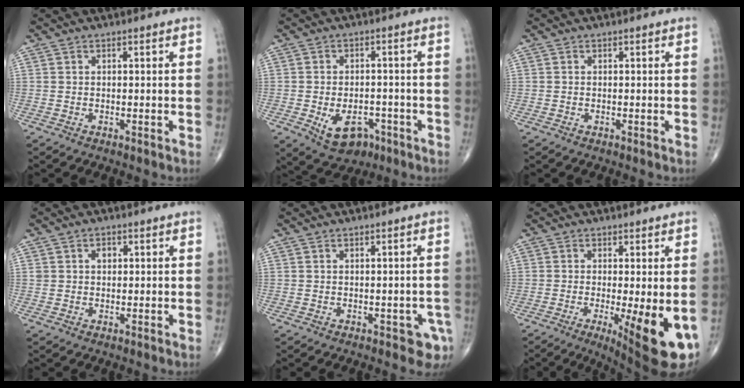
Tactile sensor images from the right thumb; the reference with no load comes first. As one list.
[{"total": 8.4, "force": [-3.6, 5.5, 5.2], "torque": [-0.066, 0.018, -0.043]}, {"total": 0.0}, {"total": 2.0, "force": [0.6, 1.6, 1.1], "torque": [-0.009, 0.000, 0.007]}, {"total": 4.0, "force": [-1.9, 2.2, 2.8], "torque": [-0.013, 0.006, -0.020]}, {"total": 13.3, "force": [-4.0, 3.2, 12.2], "torque": [-0.145, -0.022, -0.048]}]